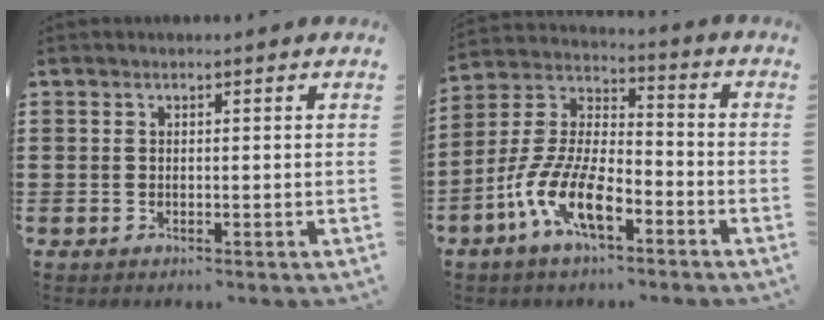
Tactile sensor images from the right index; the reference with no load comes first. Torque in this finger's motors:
{"motor_torque": [2.14, 0.00, 1.05, 0.21]}